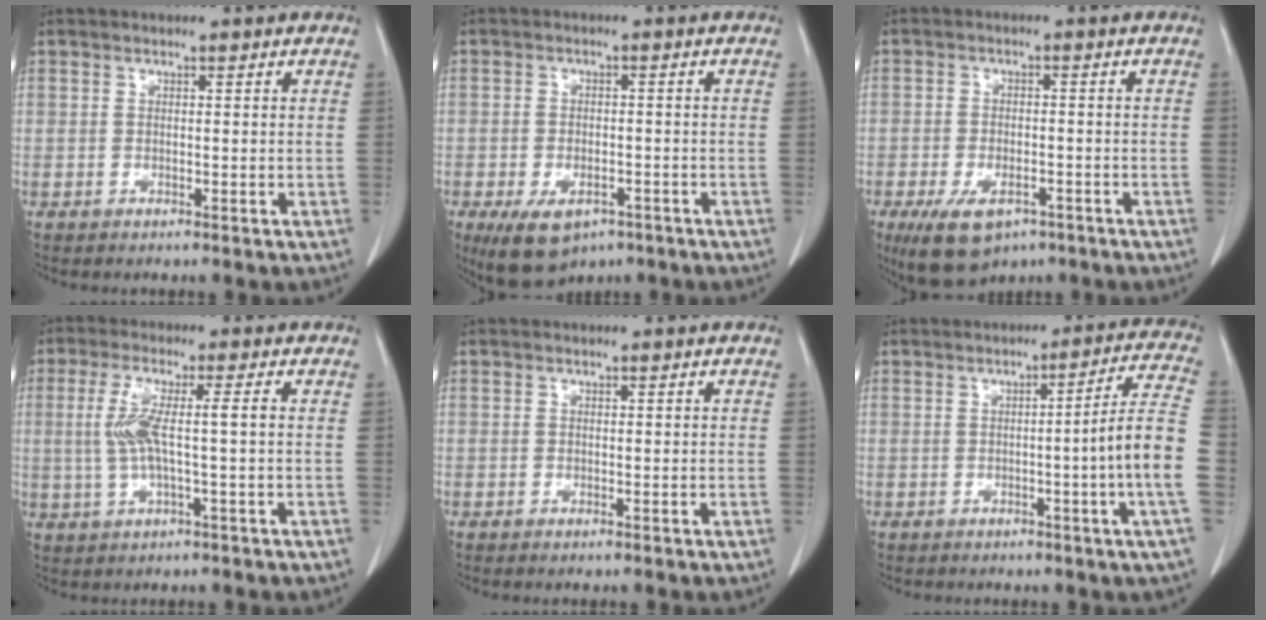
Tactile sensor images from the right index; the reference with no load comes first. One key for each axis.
{"total": 8.5, "fx": -5.3, "fy": 4.6, "fz": 4.9, "tx": -0.082, "ty": -0.006, "tz": -0.076}
{"total": 8.8, "fx": -5.5, "fy": 4.3, "fz": 5.4, "tx": -0.097, "ty": -0.009, "tz": -0.083}
{"total": 6.3, "fx": 0.2, "fy": 0.3, "fz": 6.3, "tx": -0.135, "ty": 0.011, "tz": 0.006}
{"total": 0.0}
{"total": 10.1, "fx": -1.9, "fy": -2.4, "fz": 9.6, "tx": -0.121, "ty": -0.005, "tz": -0.028}